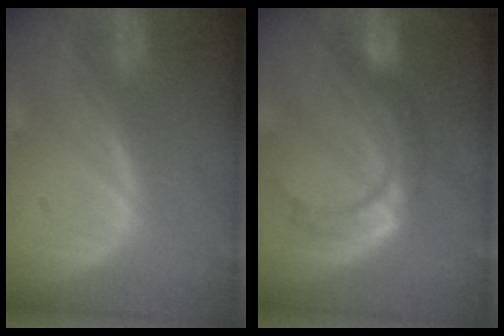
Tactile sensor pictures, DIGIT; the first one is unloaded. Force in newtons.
{"total": 8.6, "press": 7.3, "slide": 4.7}